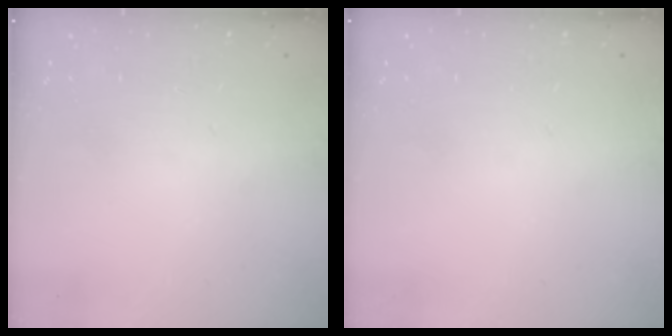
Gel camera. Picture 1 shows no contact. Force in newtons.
{"total": 0.0}